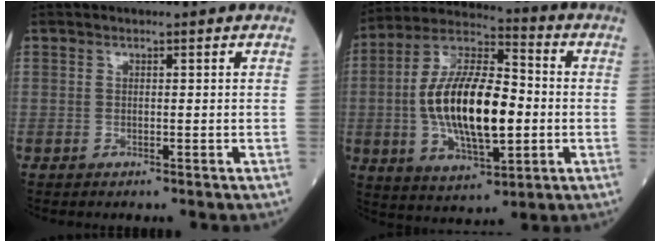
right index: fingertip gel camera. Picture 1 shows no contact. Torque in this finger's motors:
{"motor_torque": [1.36, -0.78, 1.05, 0.21]}